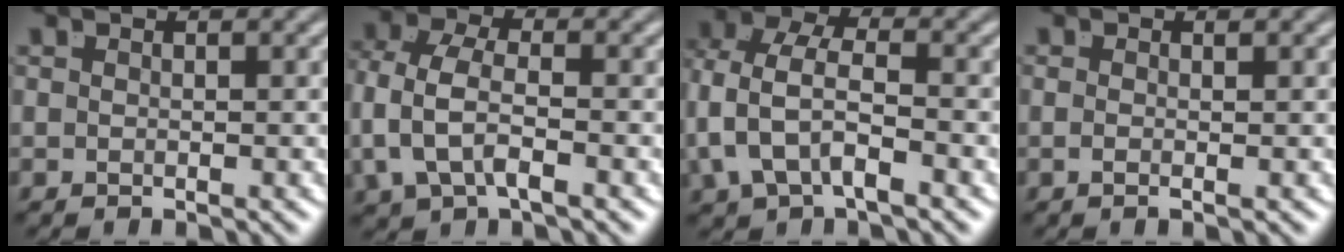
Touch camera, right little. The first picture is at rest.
{"total": 5.4, "force": [-0.6, 3.8, 3.8], "torque": [-0.103, -0.021, -0.002]}
{"total": 6.1, "force": [-0.6, 4.6, 4.0], "torque": [-0.109, -0.024, -0.003]}
{"total": 1.2, "force": [-0.3, -0.6, 1.0], "torque": [-0.015, -0.009, -0.001]}